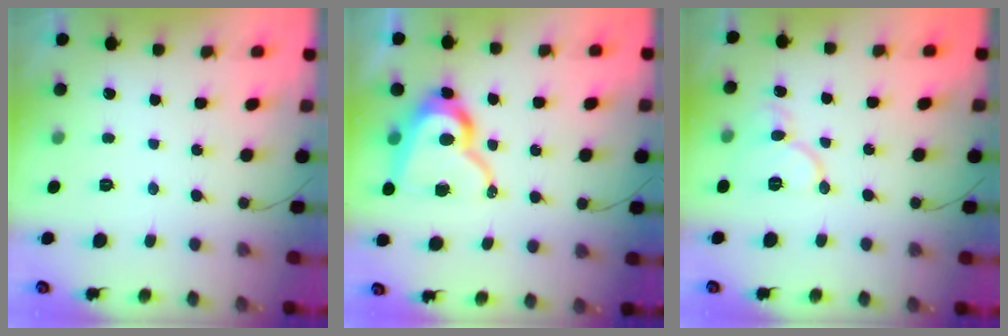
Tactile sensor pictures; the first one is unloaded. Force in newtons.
{"total": 16.5, "press": 16.5, "slide": 1.3}
{"total": 10.0, "press": 9.9, "slide": 1.2}